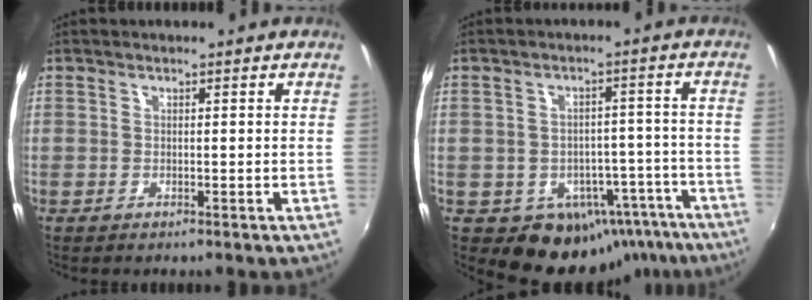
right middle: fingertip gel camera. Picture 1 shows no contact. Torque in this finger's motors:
{"motor_torque": [-0.22, -0.55, 0.02, -0.01]}